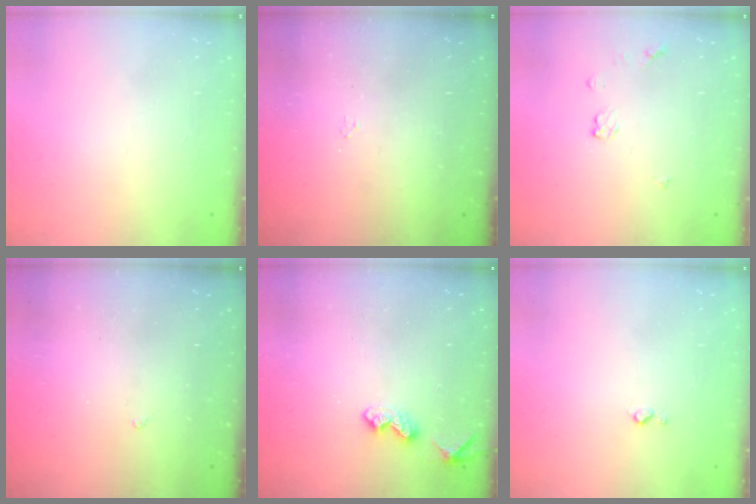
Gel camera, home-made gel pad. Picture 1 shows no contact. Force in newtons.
{"total": 2.9, "press": 2.9, "slide": 0.5}
{"total": 3.7, "press": 3.7, "slide": 0.4}
{"total": 2.0, "press": 1.9, "slide": 0.3}
{"total": 4.9, "press": 4.8, "slide": 0.7}
{"total": 2.8, "press": 2.7, "slide": 0.4}